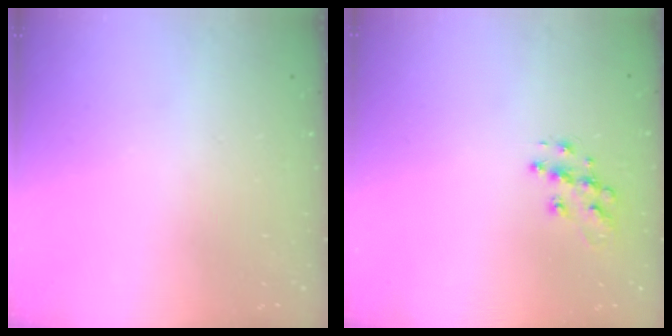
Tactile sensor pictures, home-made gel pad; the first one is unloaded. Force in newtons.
{"total": 10.2, "press": 10.2, "slide": 0.7}